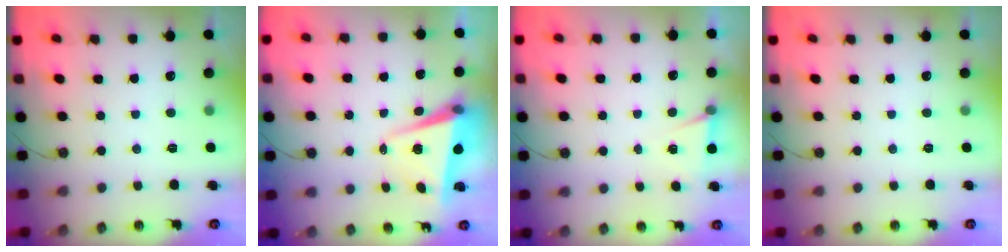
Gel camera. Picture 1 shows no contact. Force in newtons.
{"total": 5.5, "press": 5.4, "slide": 1.3}
{"total": 4.7, "press": 1.7, "slide": 4.4}
{"total": 0.0}